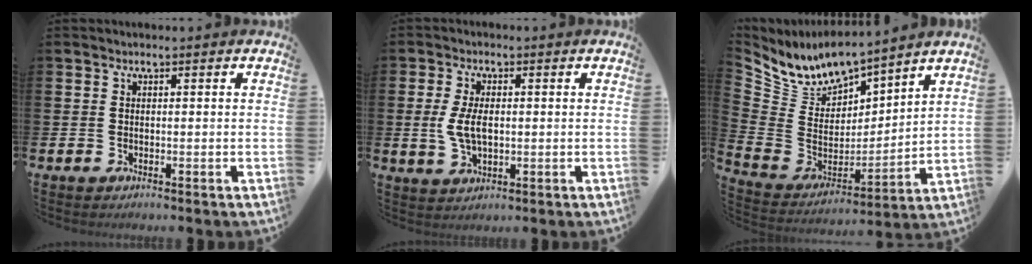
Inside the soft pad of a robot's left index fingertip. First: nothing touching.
{"total": 5.0, "force": [0.3, 2.7, 4.2], "torque": [-0.075, 0.001, -0.001]}
{"total": 8.0, "force": [7.8, 1.6, 0.1], "torque": [-0.055, -0.074, 0.140]}